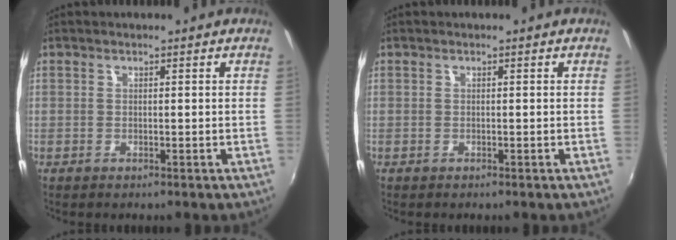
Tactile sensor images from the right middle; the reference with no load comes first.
{"total": 0.0}